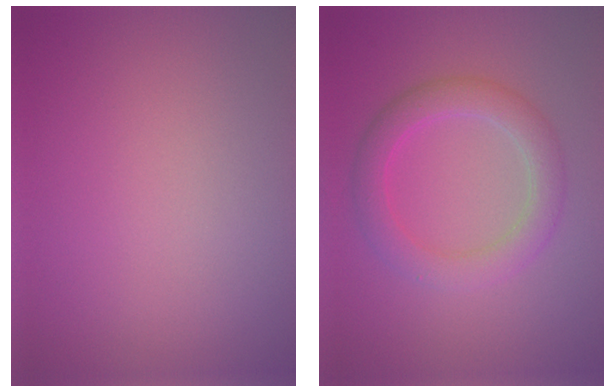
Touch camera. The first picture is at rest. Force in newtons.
{"total": 3.6, "press": 3.6, "slide": 0.1}